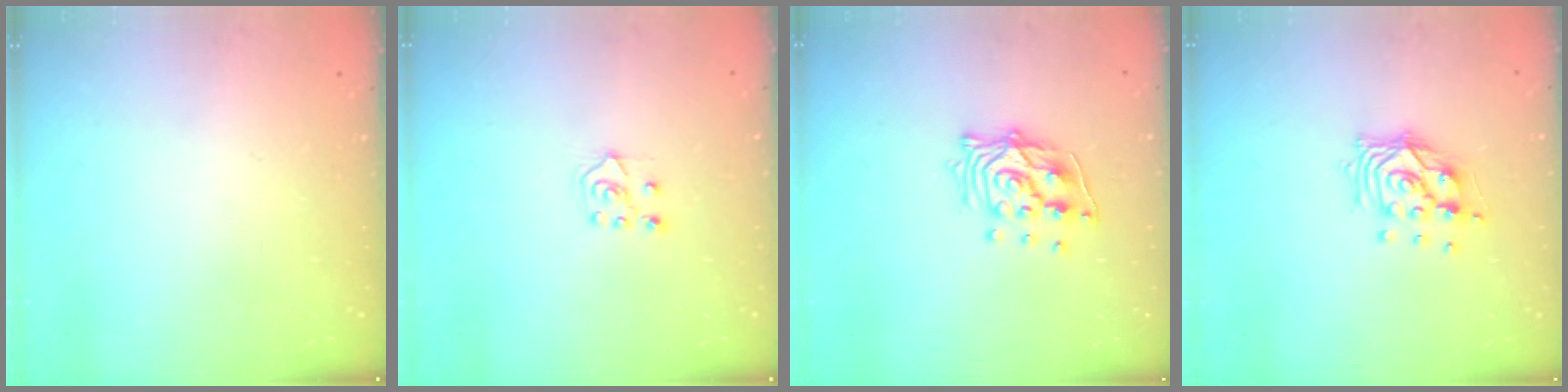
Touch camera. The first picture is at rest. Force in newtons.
{"total": 5.5, "press": 5.5, "slide": 0.4}
{"total": 11.7, "press": 11.6, "slide": 1.3}
{"total": 10.1, "press": 10.0, "slide": 1.1}